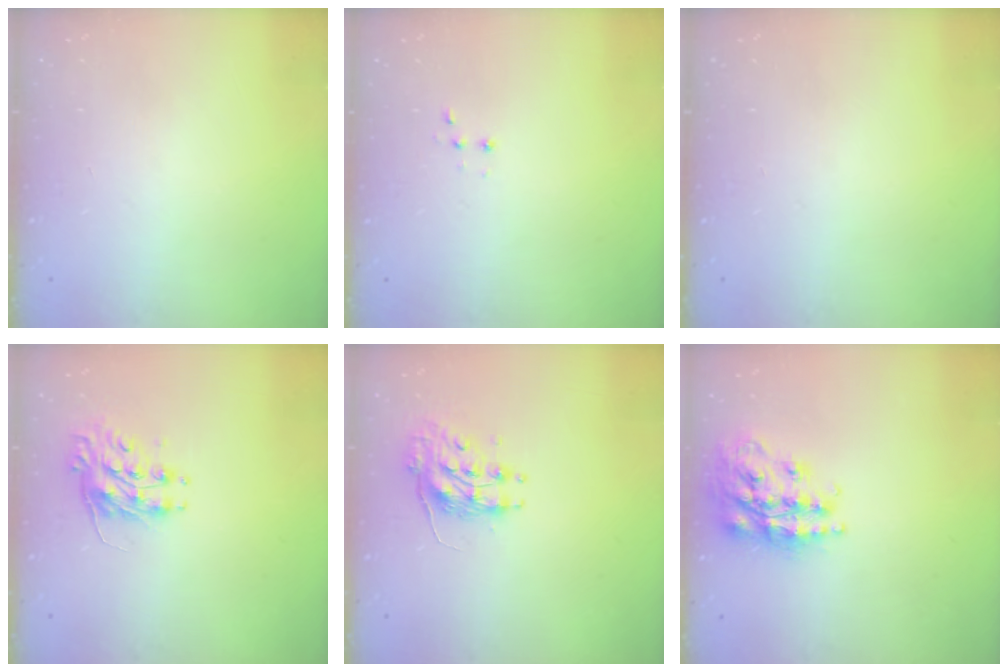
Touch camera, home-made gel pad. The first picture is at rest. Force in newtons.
{"total": 2.8, "press": 2.7, "slide": 0.7}
{"total": 0.0}
{"total": 8.7, "press": 8.7, "slide": 0.3}
{"total": 8.8, "press": 8.8, "slide": 0.0}
{"total": 18.0, "press": 17.9, "slide": 1.6}